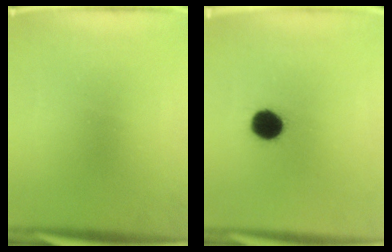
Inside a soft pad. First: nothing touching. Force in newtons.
{"total": 8.6}